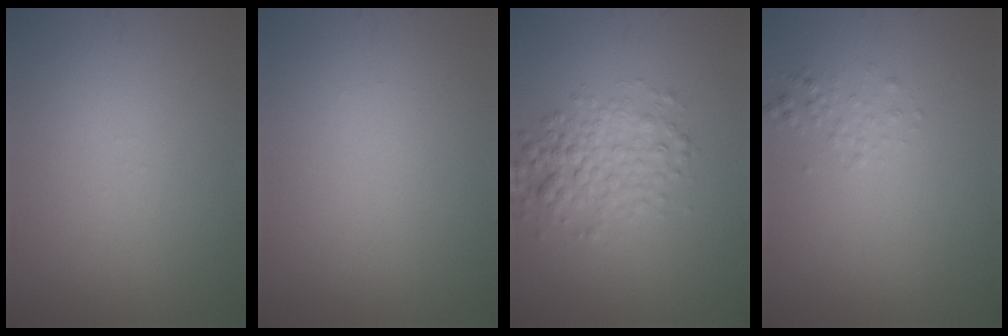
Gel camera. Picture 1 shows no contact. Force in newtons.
{"total": 0.0}
{"total": 3.6, "press": 3.6, "slide": 0.1}
{"total": 0.9, "press": 0.9, "slide": 0.1}